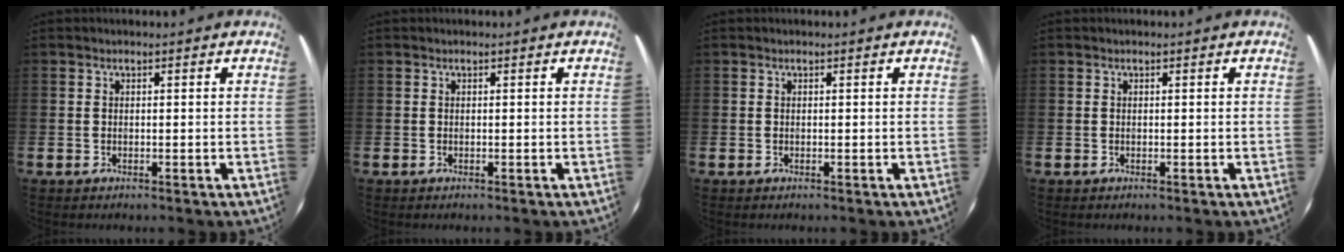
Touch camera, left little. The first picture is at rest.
{"total": 0.0}
{"total": 0.0}
{"total": 0.0}